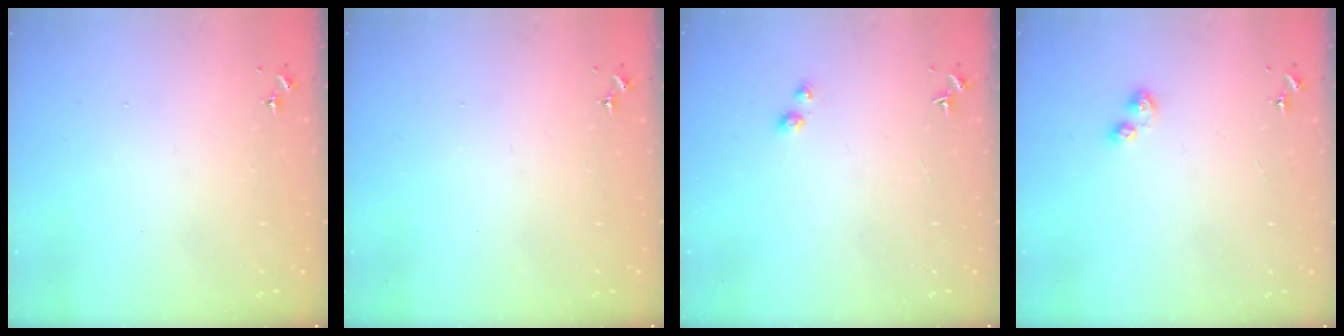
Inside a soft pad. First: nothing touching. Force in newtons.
{"total": 0.0}
{"total": 2.8, "press": 2.8, "slide": 0.2}
{"total": 4.8, "press": 4.8, "slide": 0.7}